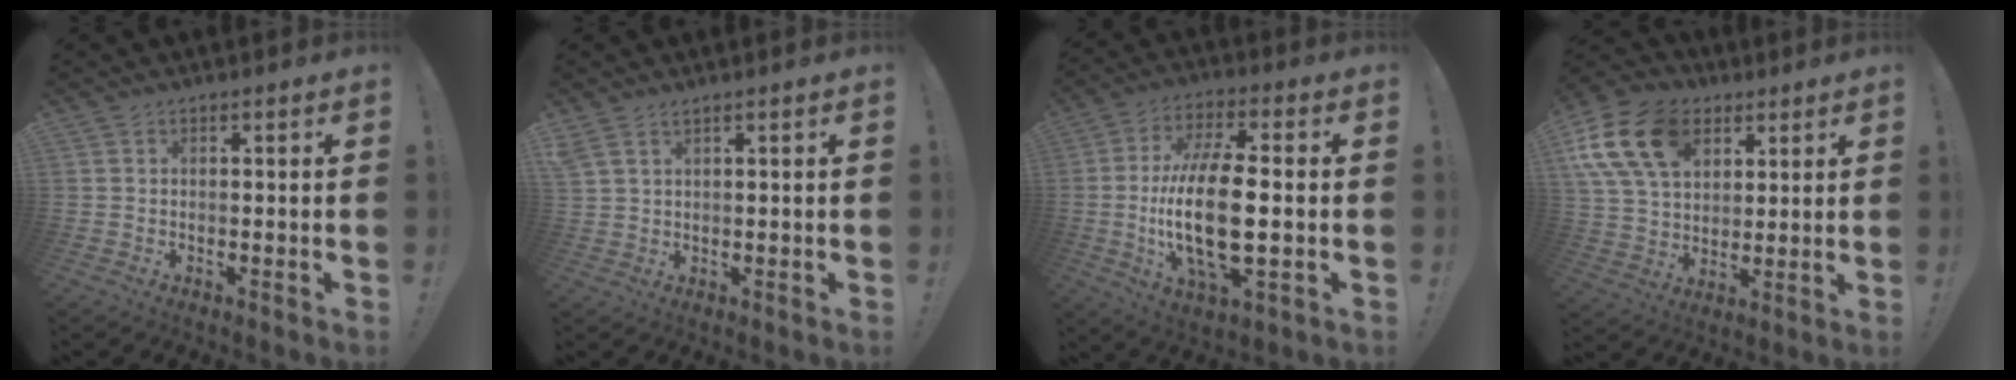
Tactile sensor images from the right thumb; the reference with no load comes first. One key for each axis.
{"total": 3.1, "fx": 2.2, "fy": 0.7, "fz": 2.1, "tx": -0.049, "ty": -0.006, "tz": 0.044}
{"total": 19.7, "fx": -1.8, "fy": 7.5, "fz": 18.1, "tx": -0.360, "ty": -0.012, "tz": -0.034}
{"total": 18.8, "fx": 7.9, "fy": 13.1, "fz": 11.0, "tx": -0.202, "ty": -0.023, "tz": 0.151}